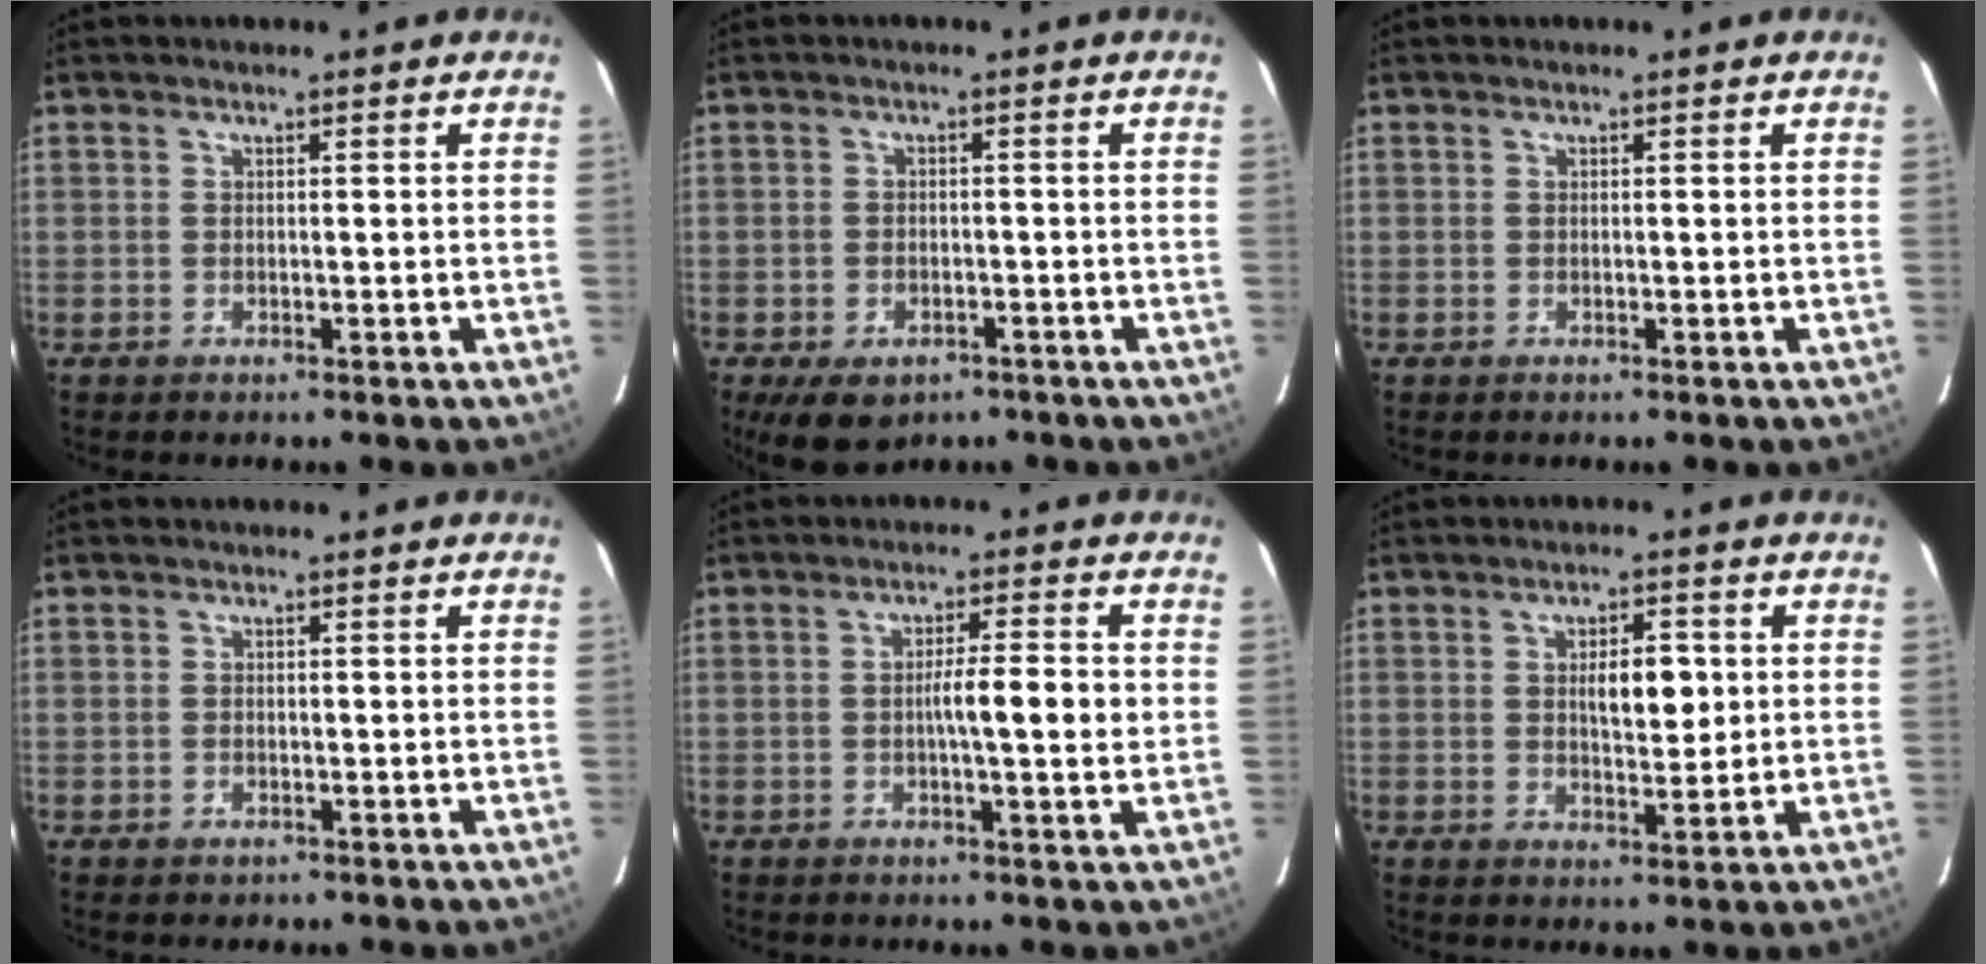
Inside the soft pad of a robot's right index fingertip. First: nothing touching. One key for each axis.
{"total": 7.4, "fx": -4.9, "fy": 4.5, "fz": 3.3, "tx": -0.055, "ty": -0.003, "tz": -0.068}
{"total": 0.0}
{"total": 0.6, "fx": -0.4, "fy": 0.5, "fz": 0.1, "tx": -0.009, "ty": 0.001, "tz": -0.004}
{"total": 5.8, "fx": -0.1, "fy": 0.3, "fz": 5.8, "tx": -0.091, "ty": 0.005, "tz": -0.004}
{"total": 5.6, "fx": 0.9, "fy": 2.1, "fz": 5.1, "tx": -0.079, "ty": 0.003, "tz": 0.018}